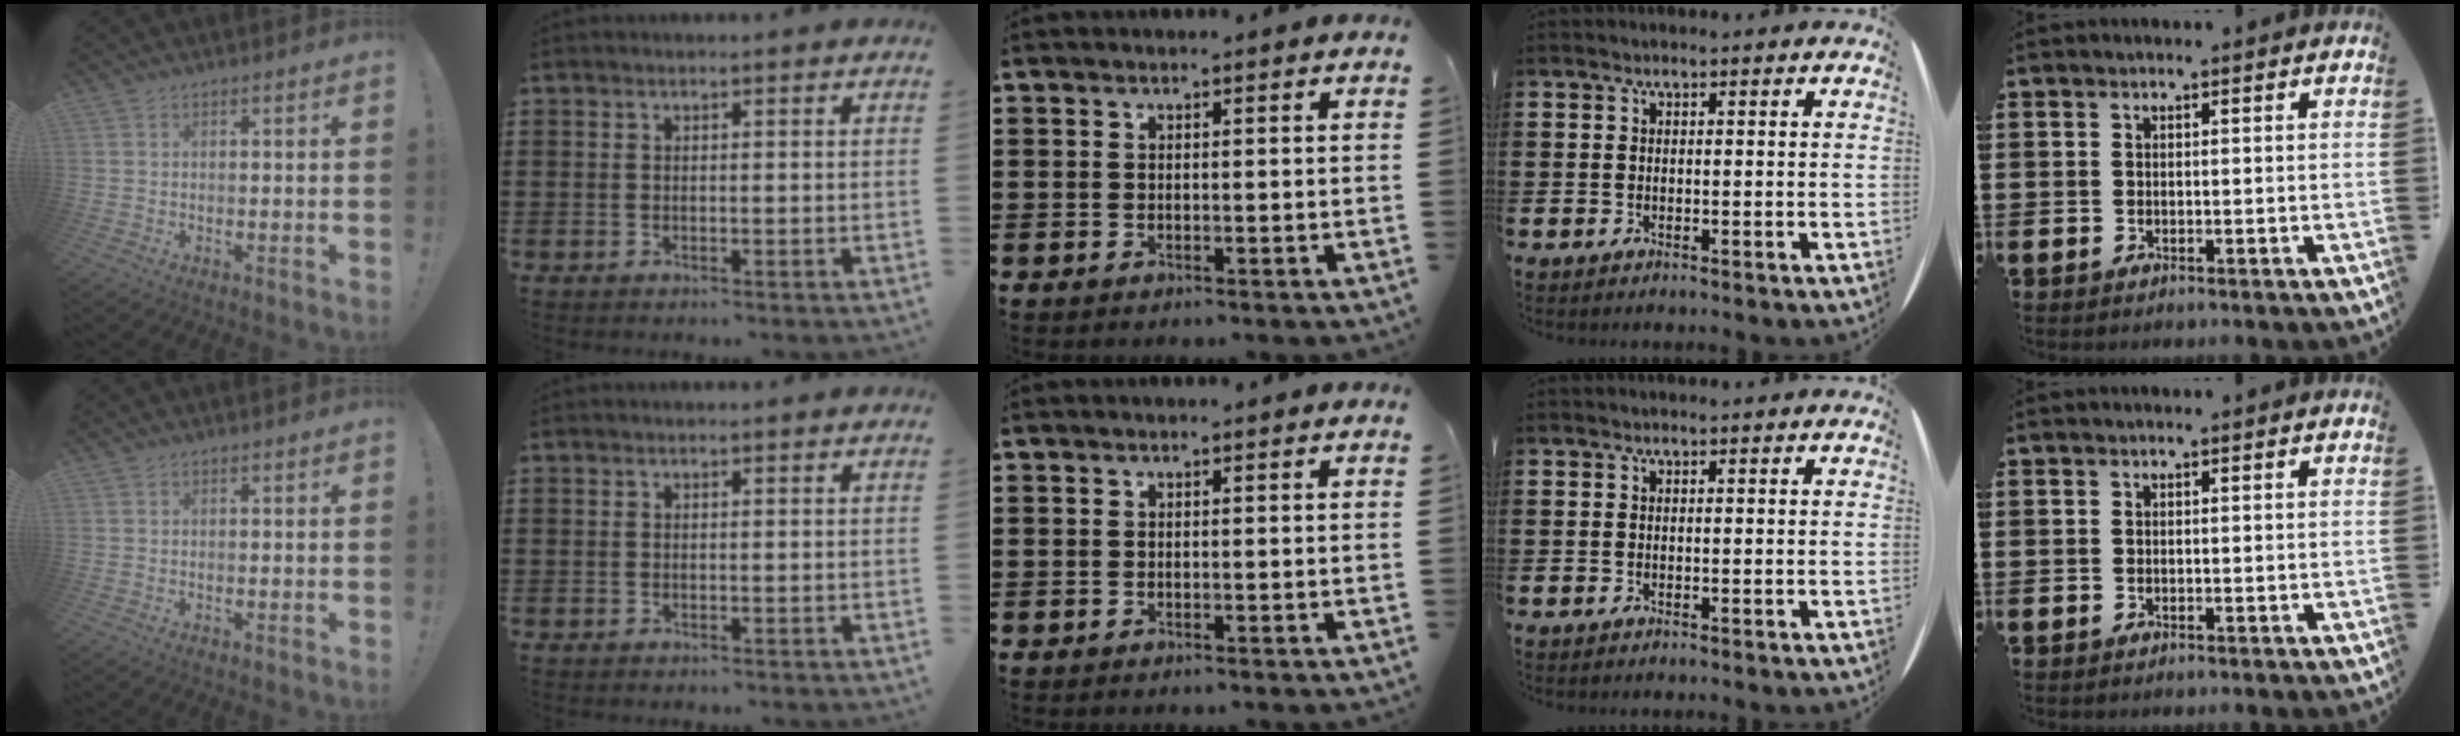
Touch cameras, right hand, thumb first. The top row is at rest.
{}